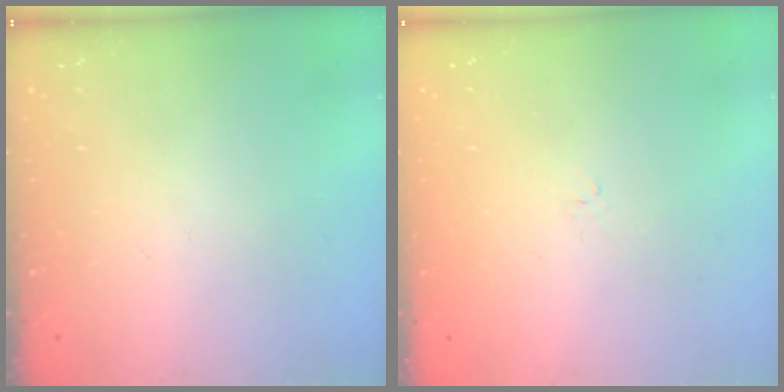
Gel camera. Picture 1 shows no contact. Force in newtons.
{"total": 1.2, "press": 1.2, "slide": 0.4}